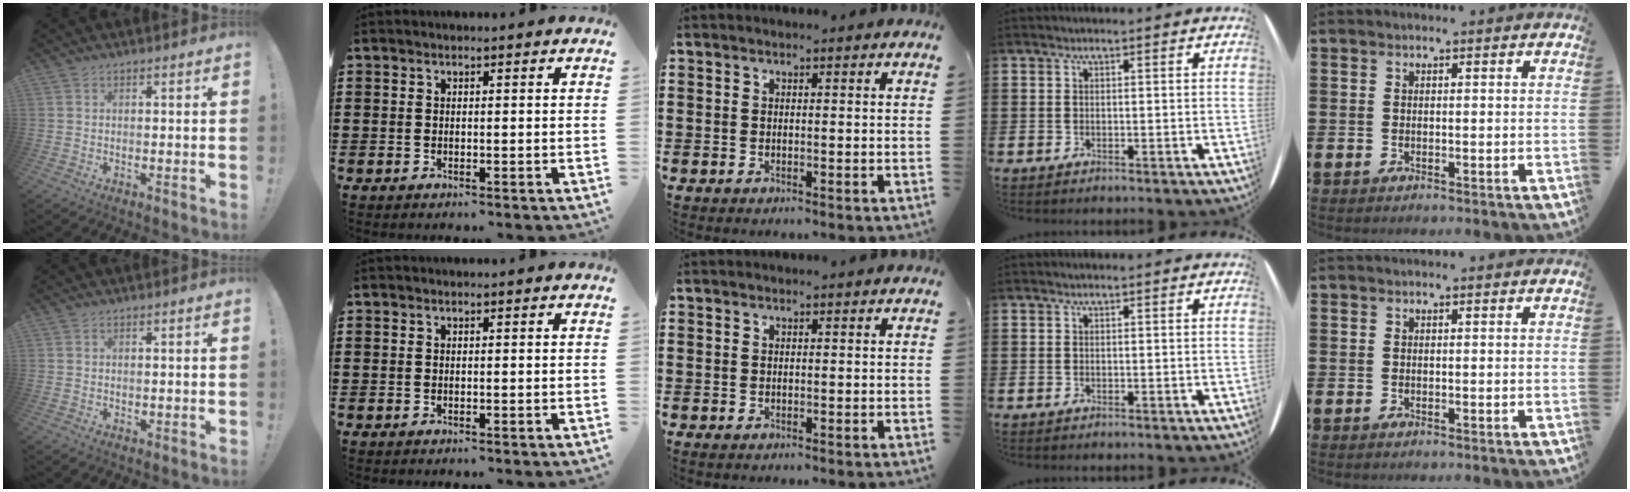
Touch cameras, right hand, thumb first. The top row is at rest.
{"thumb": {"total": 0.5, "force": [0.4, 0.3, 0.1], "torque": [-0.002, 0.000, 0.008]}}